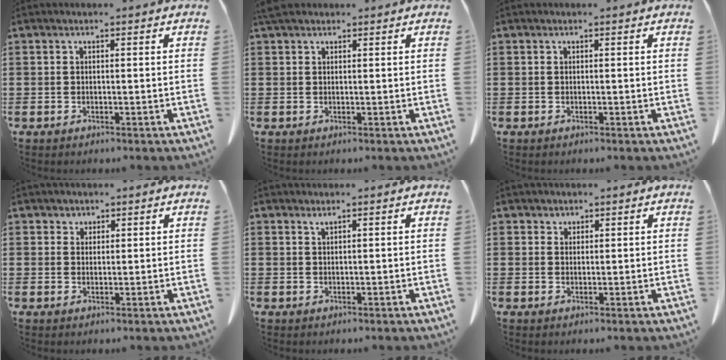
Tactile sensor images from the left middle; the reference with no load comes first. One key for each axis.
{"total": 1.9, "fx": 1.5, "fy": 0.9, "fz": 0.8, "tx": -0.021, "ty": 0.005, "tz": 0.030}
{"total": 0.0}
{"total": 1.5, "fx": 1.2, "fy": 0.9, "fz": 0.0, "tx": -0.004, "ty": 0.003, "tz": 0.024}
{"total": 0.6, "fx": 0.6, "fy": 0.1, "fz": 0.2, "tx": -0.007, "ty": -0.002, "tz": 0.012}
{"total": 1.3, "fx": 1.1, "fy": 0.7, "fz": -0.1, "tx": -0.002, "ty": 0.002, "tz": 0.022}